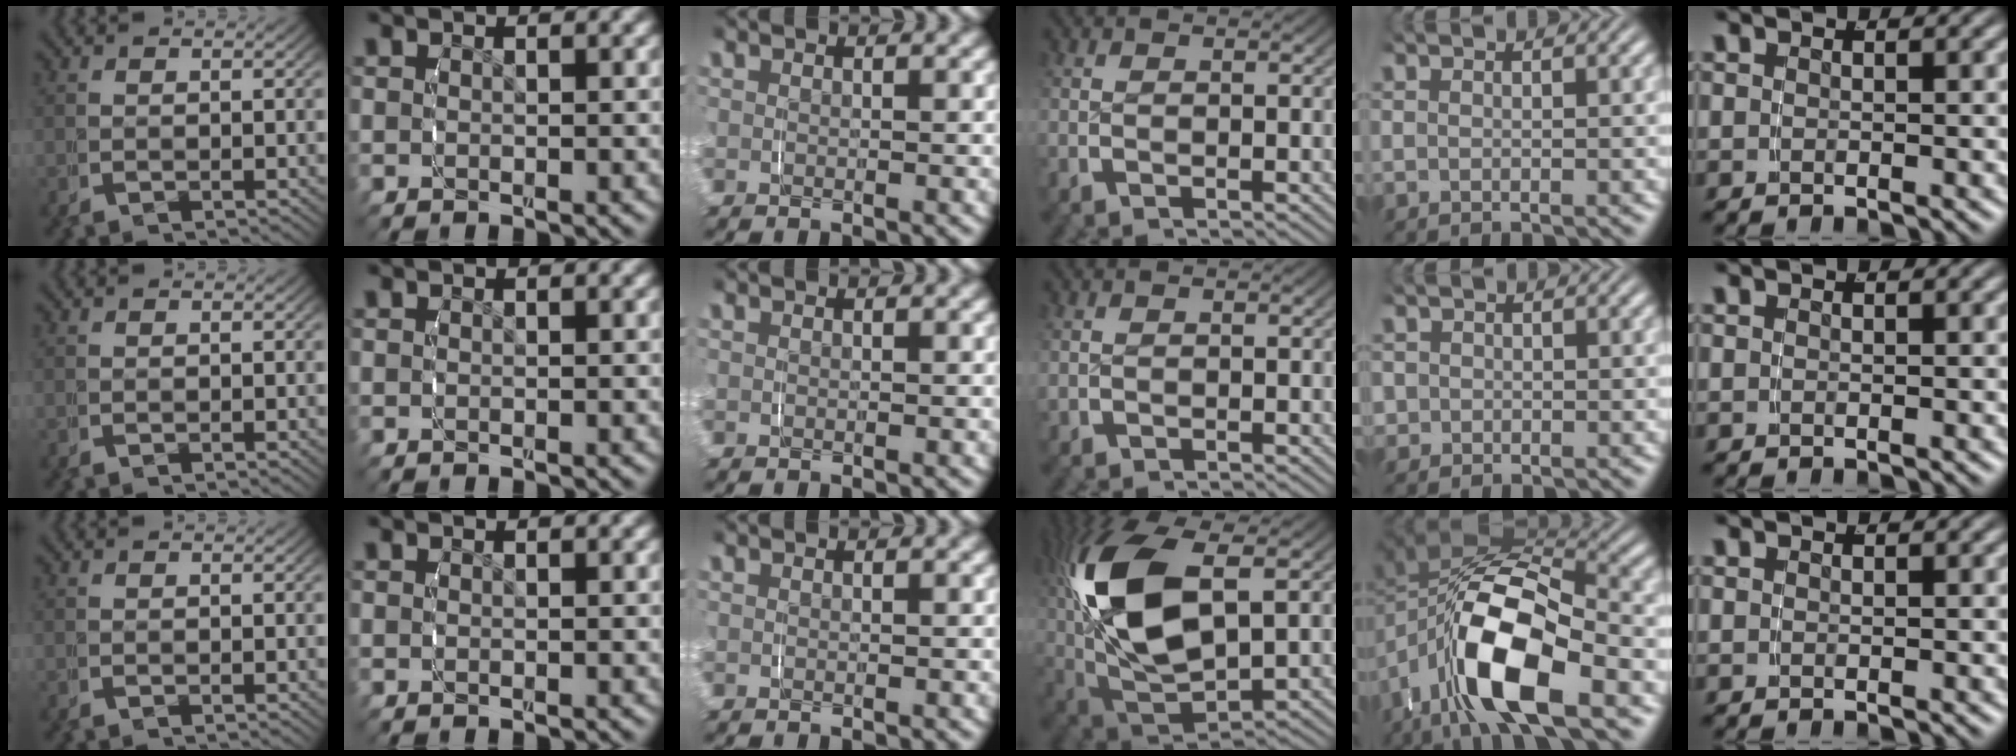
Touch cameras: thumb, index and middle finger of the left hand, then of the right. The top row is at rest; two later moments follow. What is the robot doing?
{"motion": "grasp_and_lifting", "object": "fork"}